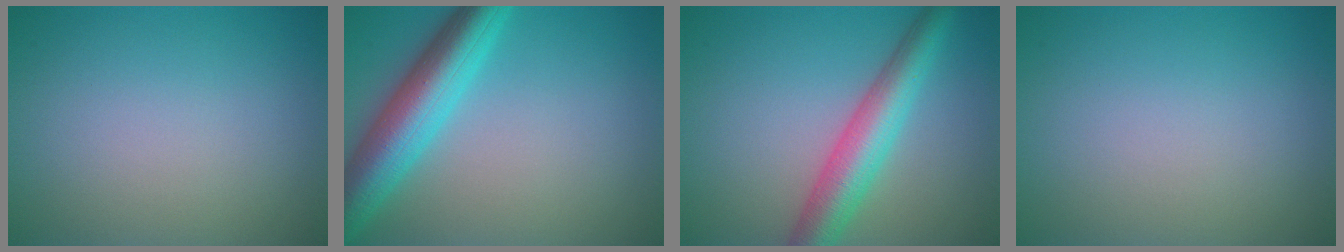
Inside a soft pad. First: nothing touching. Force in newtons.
{"total": 7.3, "press": 7.3, "slide": 0.2}
{"total": 5.6, "press": 5.6, "slide": 0.1}
{"total": 0.0}